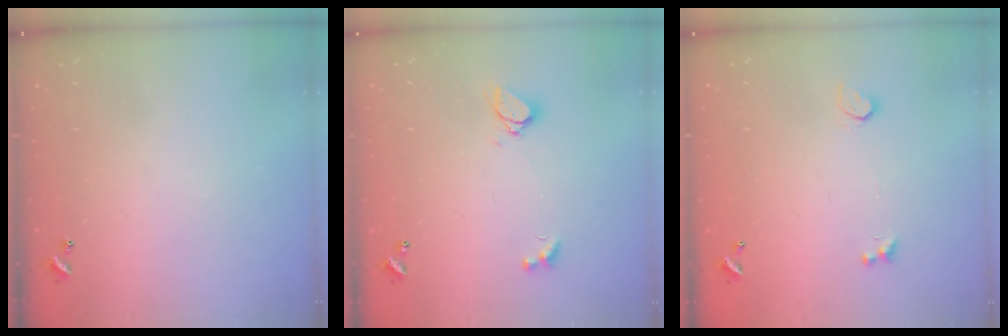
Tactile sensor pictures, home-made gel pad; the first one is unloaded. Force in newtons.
{"total": 2.1, "press": 2.1, "slide": 0.6}
{"total": 1.7, "press": 1.1, "slide": 1.2}